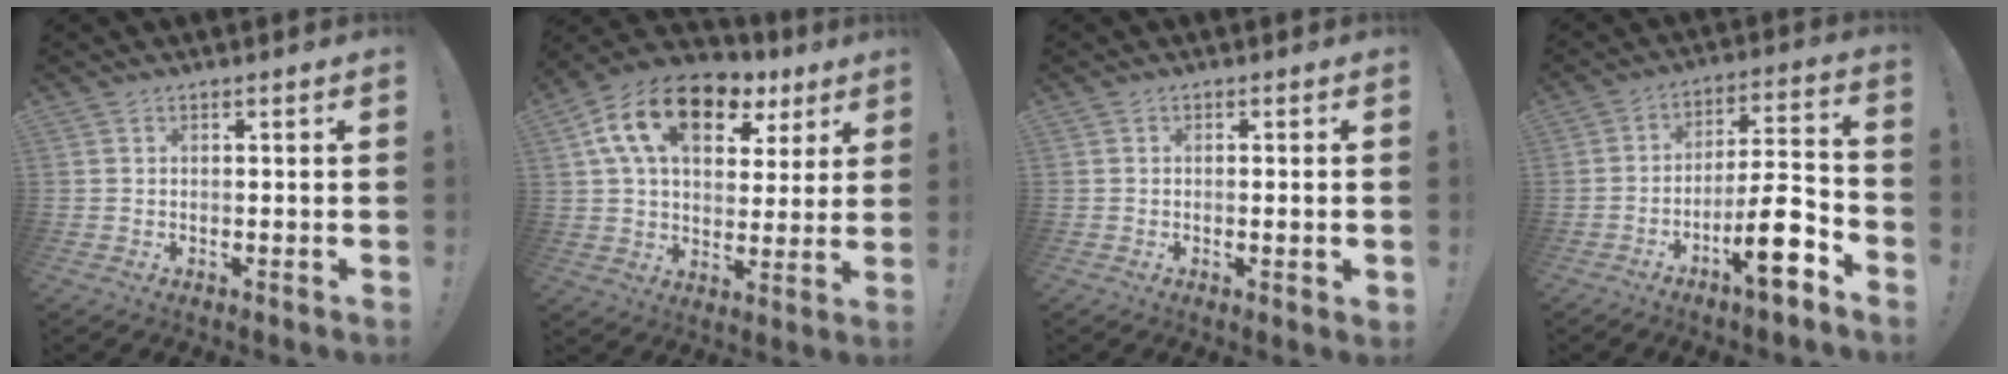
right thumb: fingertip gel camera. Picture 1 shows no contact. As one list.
[{"total": 17.6, "force": [8.3, 10.5, 11.4], "torque": [-0.196, -0.027, 0.151]}, {"total": 1.7, "force": [-0.3, 0.0, 1.7], "torque": [-0.023, -0.002, -0.006]}, {"total": 14.4, "force": [-7.4, 3.5, 11.9], "torque": [-0.179, 0.045, -0.118]}]